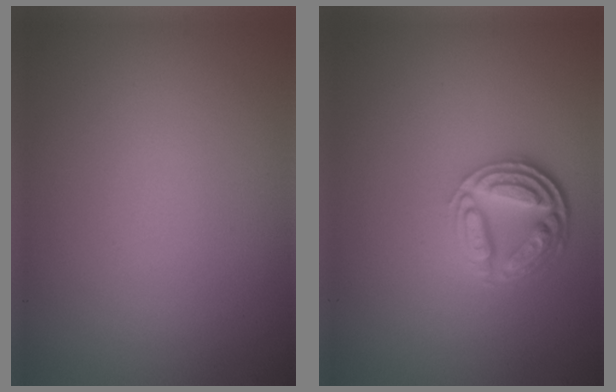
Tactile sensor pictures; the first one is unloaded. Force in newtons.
{"total": 4.5, "press": 3.4, "slide": 2.9}